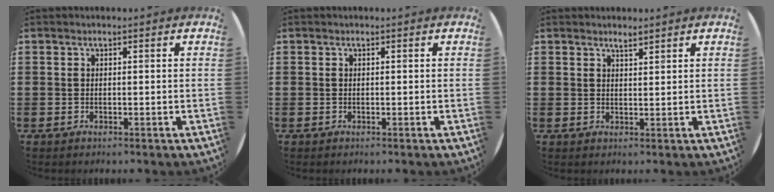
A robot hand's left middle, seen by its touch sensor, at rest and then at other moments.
{"total": 0.0}
{"total": 1.6, "force": [1.6, 0.1, 0.3], "torque": [-0.006, 0.001, 0.029]}